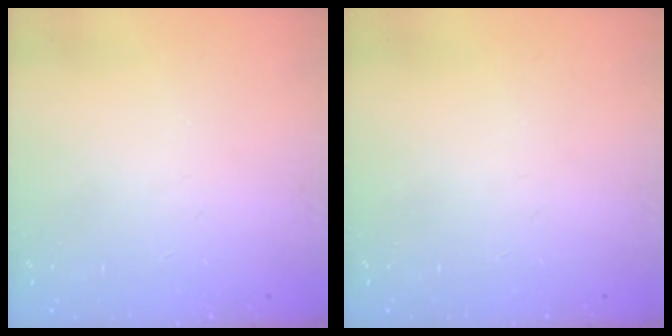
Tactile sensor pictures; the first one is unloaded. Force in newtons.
{"total": 0.0}